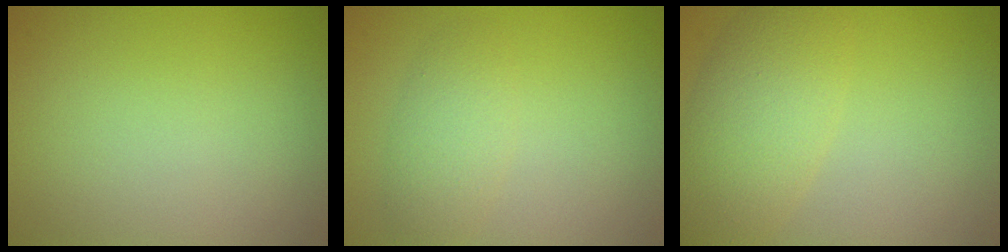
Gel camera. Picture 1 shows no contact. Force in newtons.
{"total": 2.4, "press": 2.4, "slide": 0.1}
{"total": 4.8, "press": 4.8, "slide": 0.1}